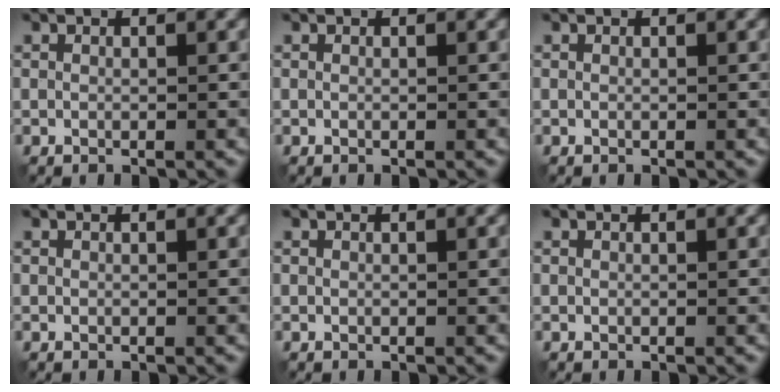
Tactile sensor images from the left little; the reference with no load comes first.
{"total": 0.0}
{"total": 0.0}
{"total": 0.0}
{"total": 0.0}
{"total": 0.0}